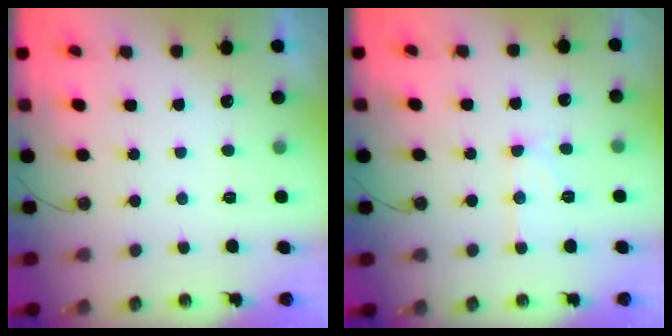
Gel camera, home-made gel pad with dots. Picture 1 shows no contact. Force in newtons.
{"total": 9.5, "press": 9.5, "slide": 0.9}